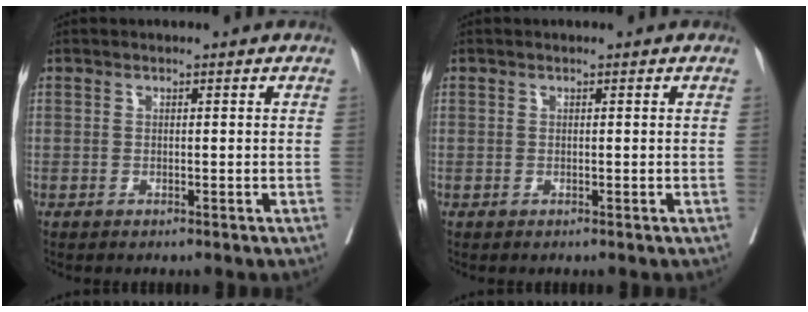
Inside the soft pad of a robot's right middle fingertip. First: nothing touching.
{"total": 0.0}